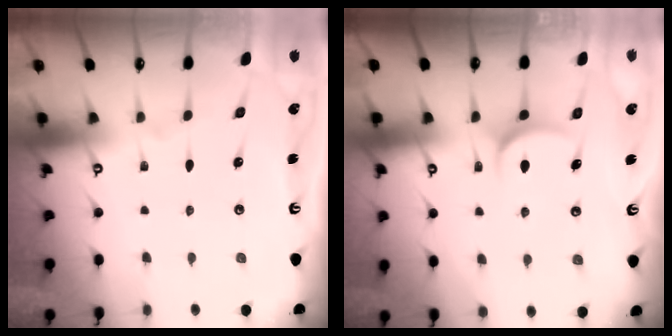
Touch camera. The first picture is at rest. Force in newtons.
{"total": 6.0, "press": 6.0, "slide": 0.2}